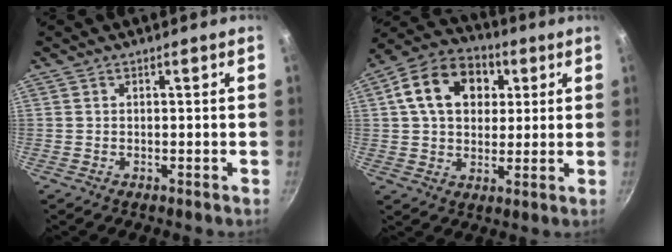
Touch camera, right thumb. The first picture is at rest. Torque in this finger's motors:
{"motor_torque": [-0.19, 1.79, 0.98, 0.12, 0.11]}